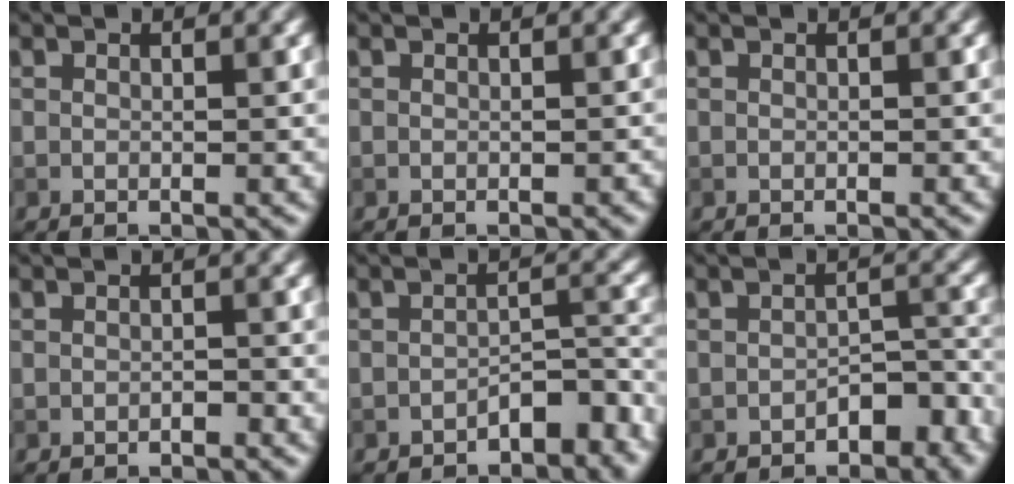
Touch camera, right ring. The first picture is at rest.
{"total": 0.0}
{"total": 0.0}
{"total": 0.5, "force": [-0.4, 0.2, 0.3], "torque": [-0.003, 0.000, -0.005]}
{"total": 3.8, "force": [-2.6, 1.6, 2.3], "torque": [-0.025, 0.009, -0.039]}
{"total": 3.6, "force": [-2.2, 1.9, 2.1], "torque": [-0.024, 0.005, -0.031]}